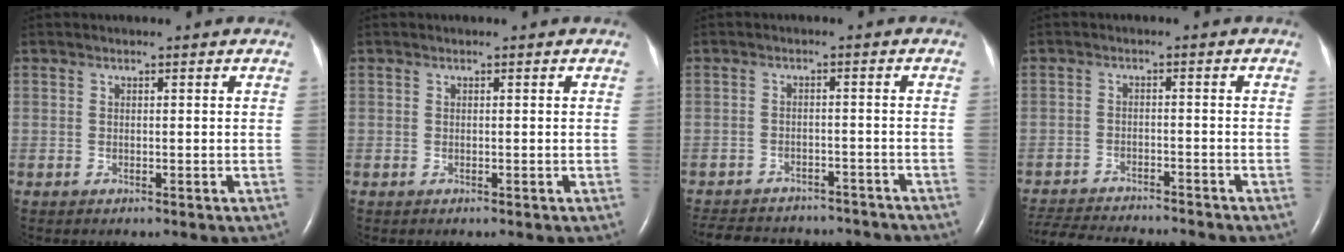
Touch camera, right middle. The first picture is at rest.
{"total": 0.0}
{"total": 18.0, "force": [-15.9, 6.1, 5.8], "torque": [-0.149, -0.008, -0.202]}
{"total": 13.6, "force": [-12.6, 1.6, 4.7], "torque": [-0.086, -0.015, -0.183]}